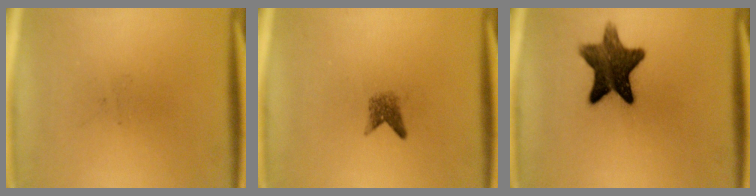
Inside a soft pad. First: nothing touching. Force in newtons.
{"total": 1.9}
{"total": 11.6}